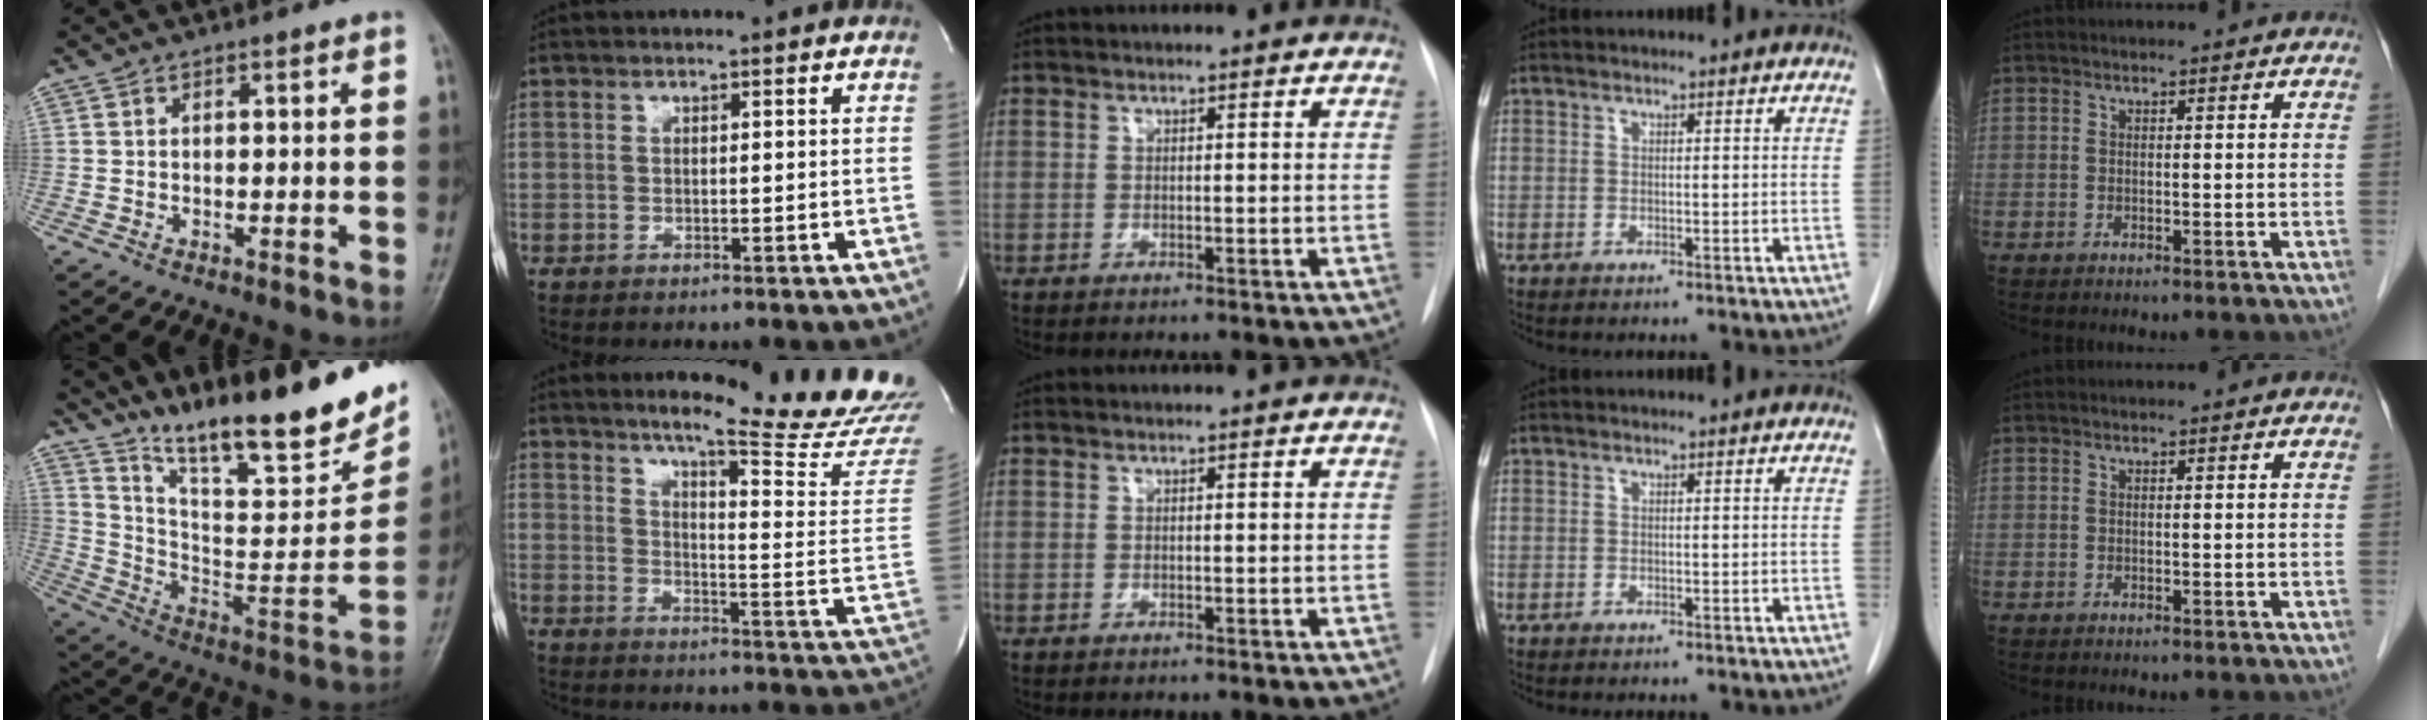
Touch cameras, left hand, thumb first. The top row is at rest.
{"thumb": {"total": 25.6, "force": [18.8, 5.3, 16.5], "torque": [-0.230, -0.088, 0.306]}, "index": {"total": 21.7, "force": [19.4, -0.4, 9.8], "torque": [-0.140, -0.115, 0.234]}}